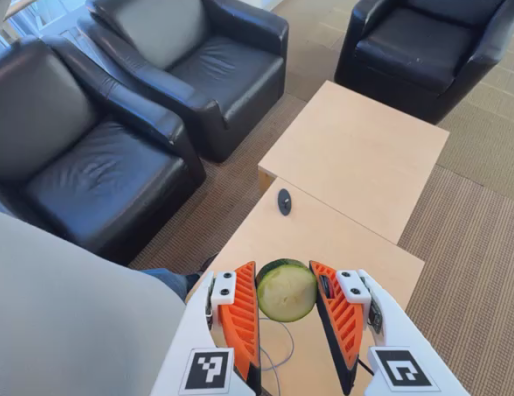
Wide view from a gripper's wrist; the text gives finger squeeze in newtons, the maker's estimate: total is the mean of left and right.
{"total": 10.8, "left": 10.5, "right": 11.0}